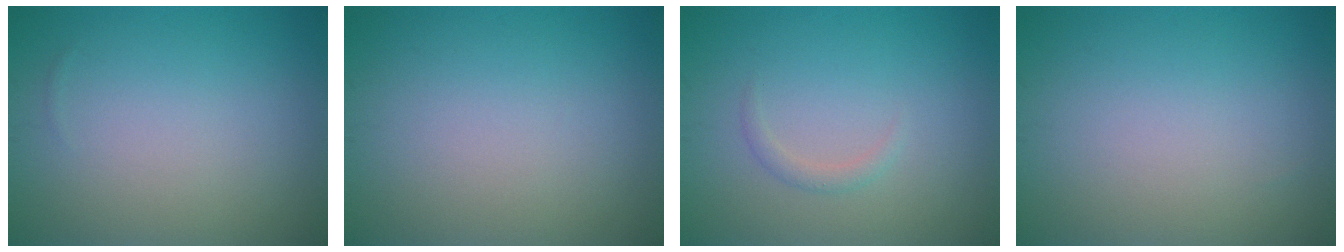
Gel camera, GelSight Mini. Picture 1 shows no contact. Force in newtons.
{"total": 0.0}
{"total": 1.0, "press": 1.0, "slide": 0.0}
{"total": 0.0}